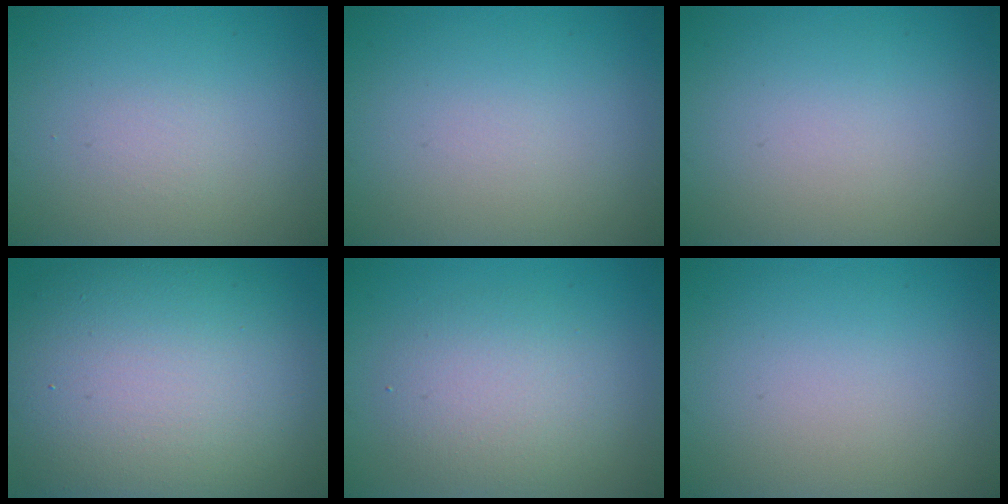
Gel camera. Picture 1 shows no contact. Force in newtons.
{"total": 0.0}
{"total": 0.0}
{"total": 14.7, "press": 14.7, "slide": 1.4}
{"total": 4.1, "press": 4.1, "slide": 0.1}
{"total": 0.0}